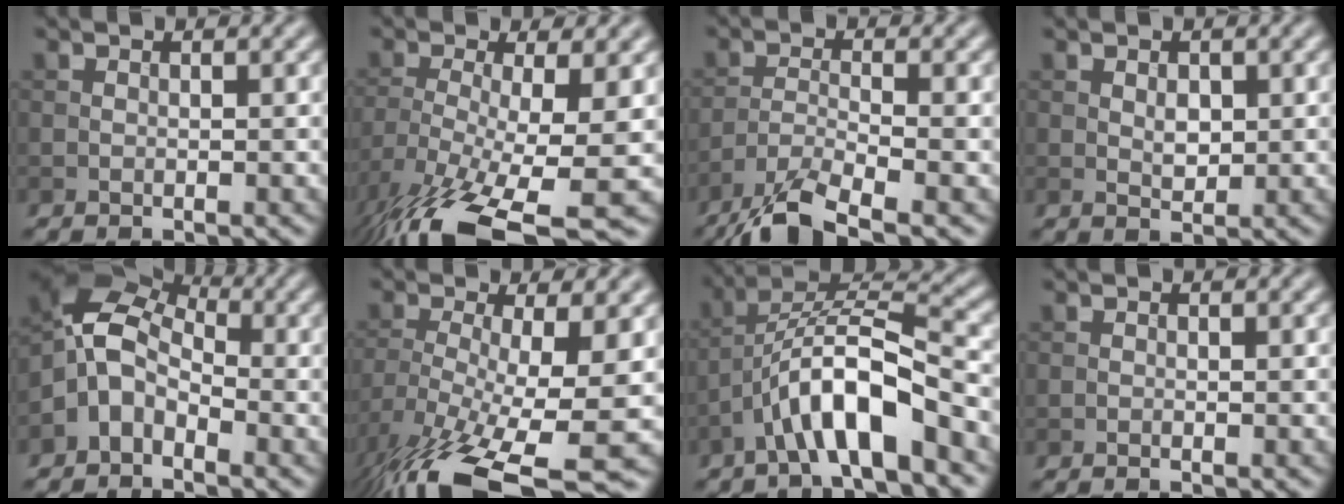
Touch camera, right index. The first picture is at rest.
{"total": 12.6, "force": [-7.4, 3.0, 9.7], "torque": [-0.190, -0.025, -0.122]}
{"total": 6.7, "force": [-5.0, 1.4, 4.2], "torque": [-0.080, -0.010, -0.100]}
{"total": 1.5, "force": [0.4, 0.9, 1.1], "torque": [-0.018, -0.004, 0.010]}
{"total": 5.3, "force": [-2.1, 3.6, 3.3], "torque": [-0.067, 0.013, -0.060]}
{"total": 13.5, "force": [-7.1, 3.5, 11.0], "torque": [-0.214, -0.027, -0.112]}
{"total": 7.8, "force": [-3.9, 2.0, 6.5], "torque": [-0.114, 0.018, -0.071]}
{"total": 0.0}